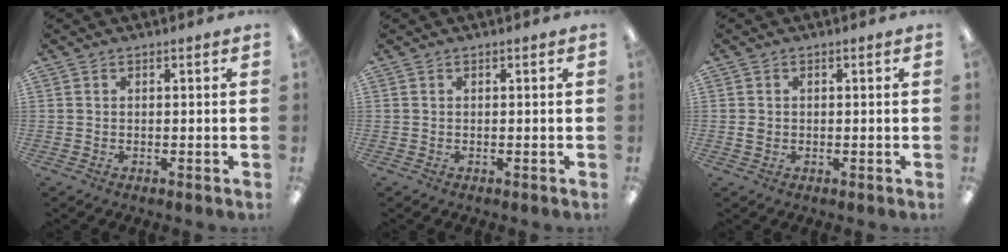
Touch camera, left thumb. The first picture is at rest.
{"total": 0.0}
{"total": 1.3, "force": [0.0, 1.2, 0.6], "torque": [-0.011, 0.004, -0.001]}